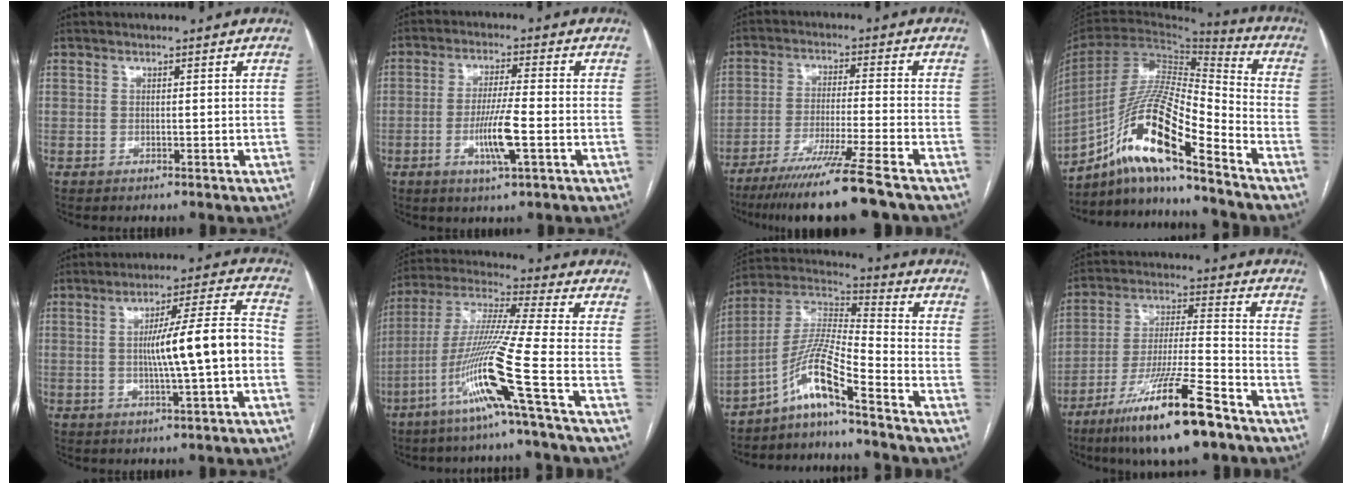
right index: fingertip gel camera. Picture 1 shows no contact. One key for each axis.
{"total": 7.5, "fx": -2.3, "fy": 0.3, "fz": 7.1, "tx": -0.135, "ty": -0.009, "tz": -0.042}
{"total": 13.9, "fx": -10.6, "fy": -1.7, "fz": 8.9, "tx": -0.148, "ty": -0.048, "tz": -0.172}
{"total": 17.4, "fx": -11.2, "fy": 1.4, "fz": 13.2, "tx": -0.262, "ty": 0.000, "tz": -0.204}
{"total": 11.3, "fx": -1.4, "fy": 0.1, "fz": 11.2, "tx": -0.176, "ty": 0.015, "tz": -0.024}
{"total": 15.2, "fx": -6.7, "fy": -2.4, "fz": 13.4, "tx": -0.274, "ty": -0.019, "tz": -0.134}
{"total": 10.0, "fx": -6.7, "fy": -0.2, "fz": 7.4, "tx": -0.157, "ty": 0.011, "tz": -0.132}
{"total": 17.4, "fx": -11.2, "fy": 1.3, "fz": 13.3, "tx": -0.248, "ty": -0.035, "tz": -0.200}